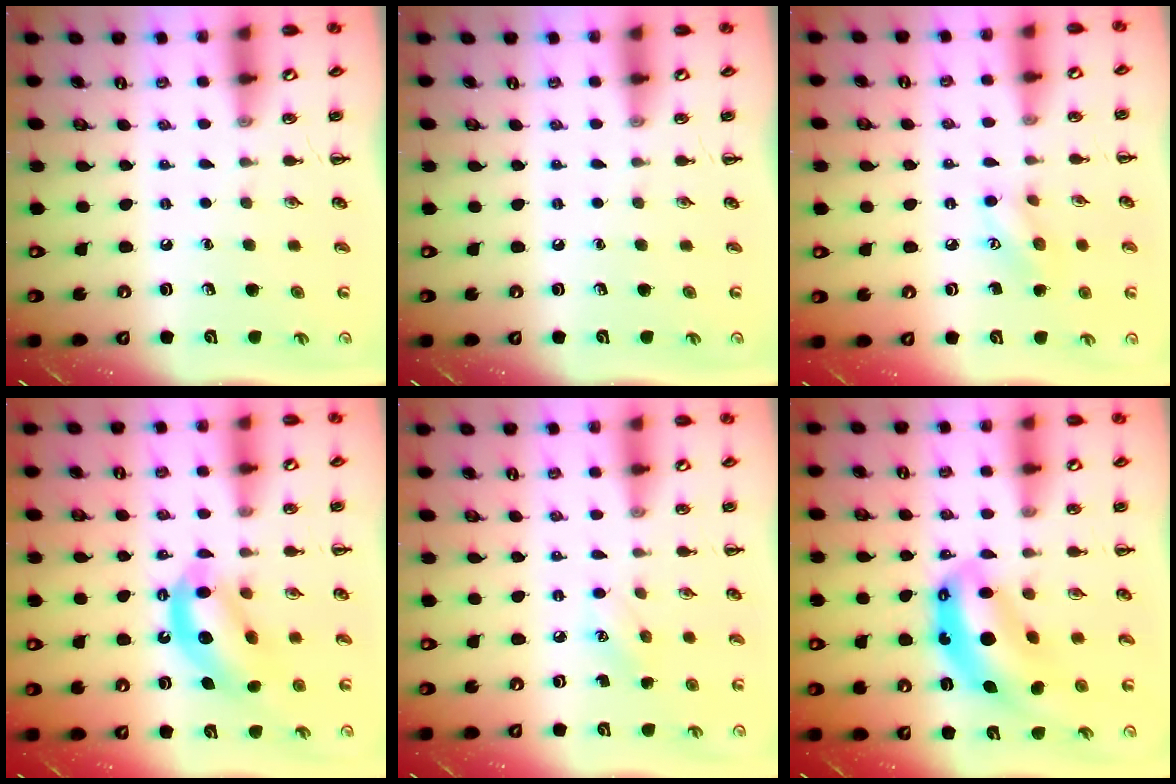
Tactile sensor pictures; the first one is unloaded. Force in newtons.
{"total": 0.0}
{"total": 6.5, "press": 6.3, "slide": 1.3}
{"total": 10.5, "press": 10.1, "slide": 2.9}
{"total": 4.9, "press": 4.7, "slide": 1.4}
{"total": 11.8, "press": 11.4, "slide": 3.1}